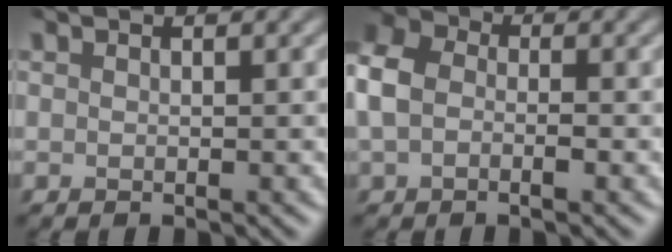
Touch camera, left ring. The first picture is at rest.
{"total": 4.6, "force": [-1.3, 3.3, 3.0], "torque": [-0.077, 0.002, -0.028]}